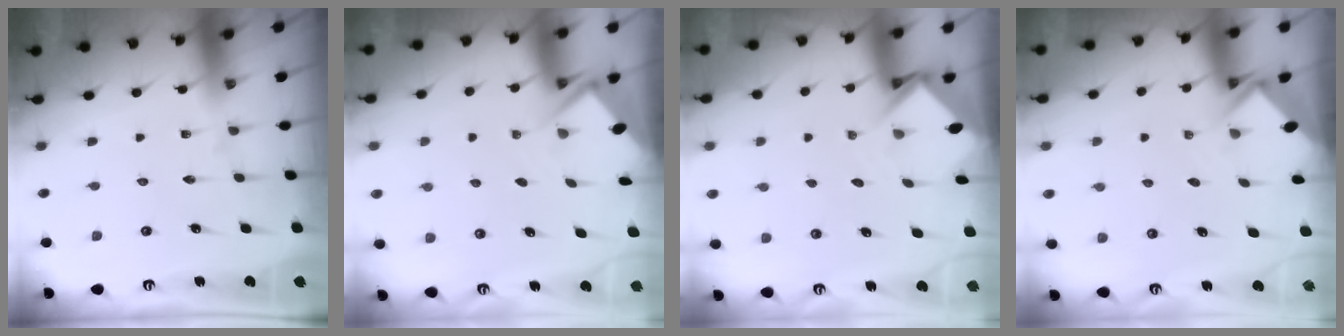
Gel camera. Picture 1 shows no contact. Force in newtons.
{"total": 2.7, "press": 2.7, "slide": 0.3}
{"total": 3.4, "press": 3.4, "slide": 0.3}
{"total": 2.7, "press": 2.7, "slide": 0.2}